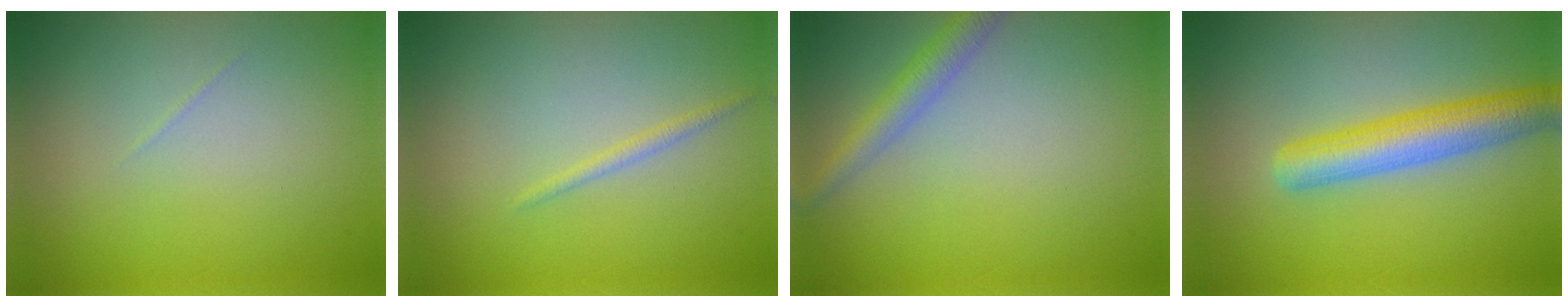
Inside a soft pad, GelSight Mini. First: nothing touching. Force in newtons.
{"total": 0.5, "press": 0.5, "slide": 0.1}
{"total": 2.7, "press": 2.7, "slide": 0.1}
{"total": 4.9, "press": 4.9, "slide": 0.3}